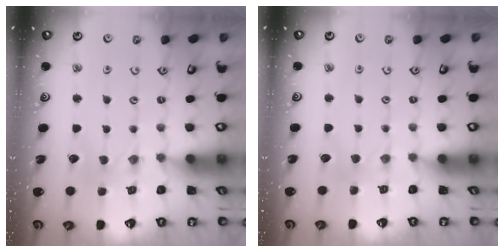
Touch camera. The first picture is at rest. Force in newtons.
{"total": 2.4, "press": 2.4, "slide": 0.4}